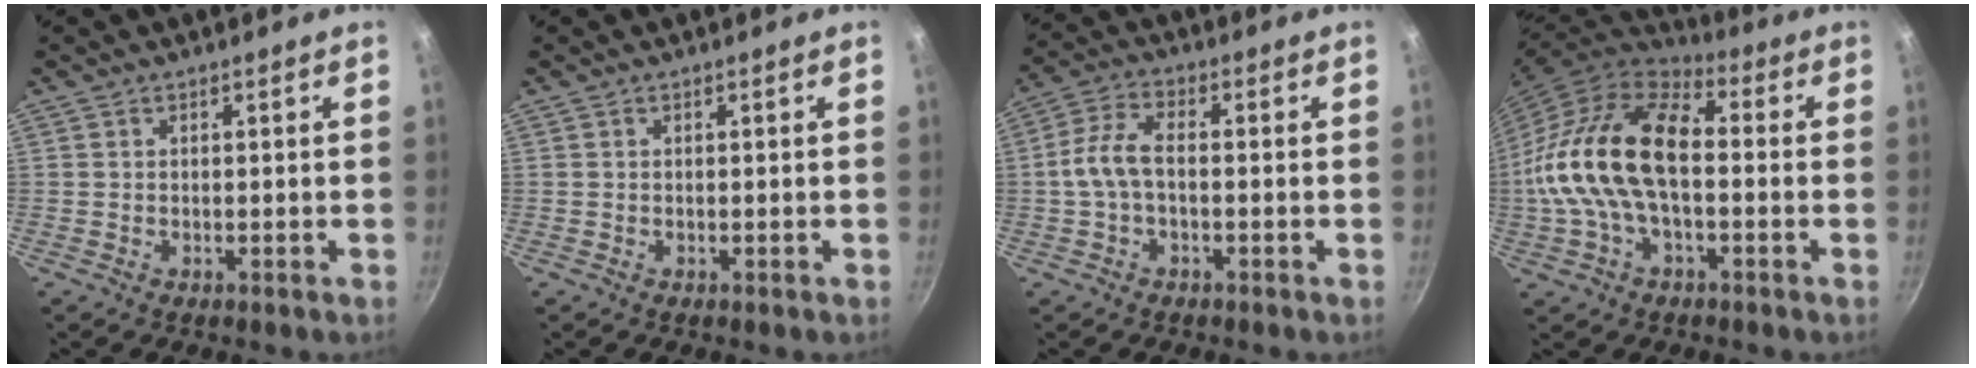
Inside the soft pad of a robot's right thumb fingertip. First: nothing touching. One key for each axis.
{"total": 0.0}
{"total": 6.6, "fx": -0.8, "fy": 3.6, "fz": 5.5, "tx": -0.115, "ty": 0.030, "tz": -0.025}
{"total": 20.6, "fx": -0.9, "fy": 11.7, "fz": 16.9, "tx": -0.315, "ty": 0.035, "tz": -0.032}